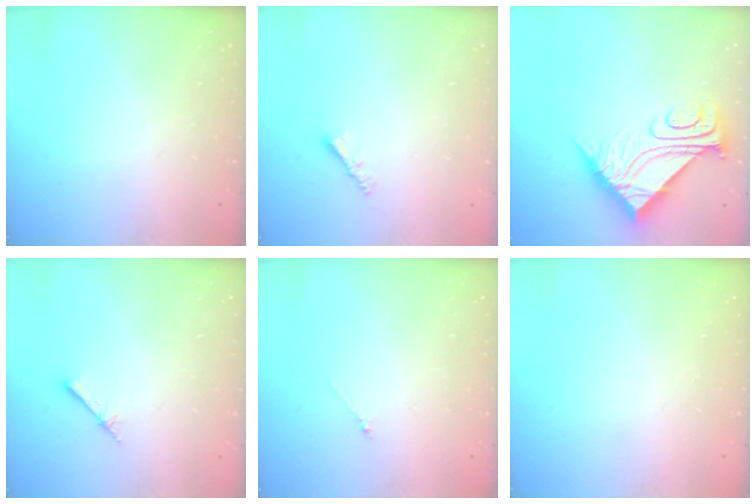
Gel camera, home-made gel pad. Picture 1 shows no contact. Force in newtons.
{"total": 3.0, "press": 3.0, "slide": 0.1}
{"total": 10.4, "press": 10.4, "slide": 1.1}
{"total": 2.4, "press": 2.4, "slide": 0.3}
{"total": 0.6, "press": 0.5, "slide": 0.3}
{"total": 0.0}